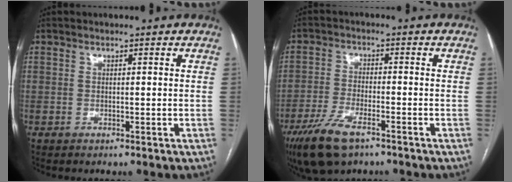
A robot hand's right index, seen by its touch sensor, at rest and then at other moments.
{"total": 8.6, "force": [-5.6, 2.7, 5.9], "torque": [-0.118, -0.014, -0.097]}